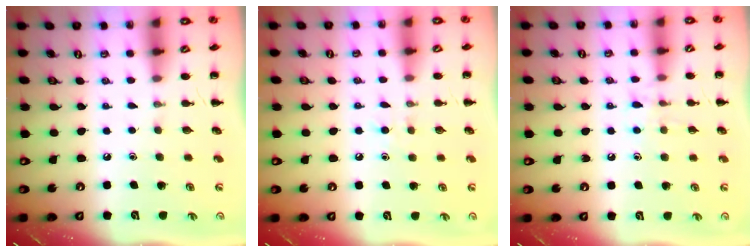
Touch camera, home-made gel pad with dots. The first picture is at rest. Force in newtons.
{"total": 4.2, "press": 4.0, "slide": 1.3}
{"total": 7.0, "press": 6.9, "slide": 1.3}